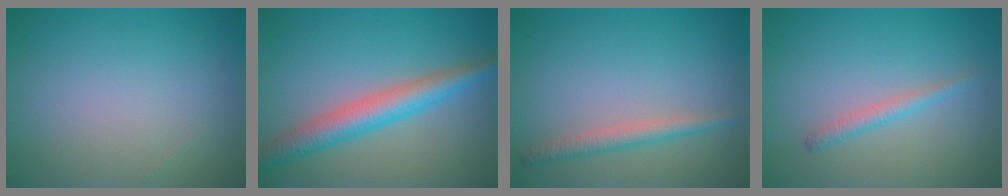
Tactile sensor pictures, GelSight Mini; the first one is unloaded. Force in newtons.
{"total": 4.8, "press": 4.8, "slide": 0.0}
{"total": 2.0, "press": 2.0, "slide": 0.1}
{"total": 1.5, "press": 1.5, "slide": 0.0}